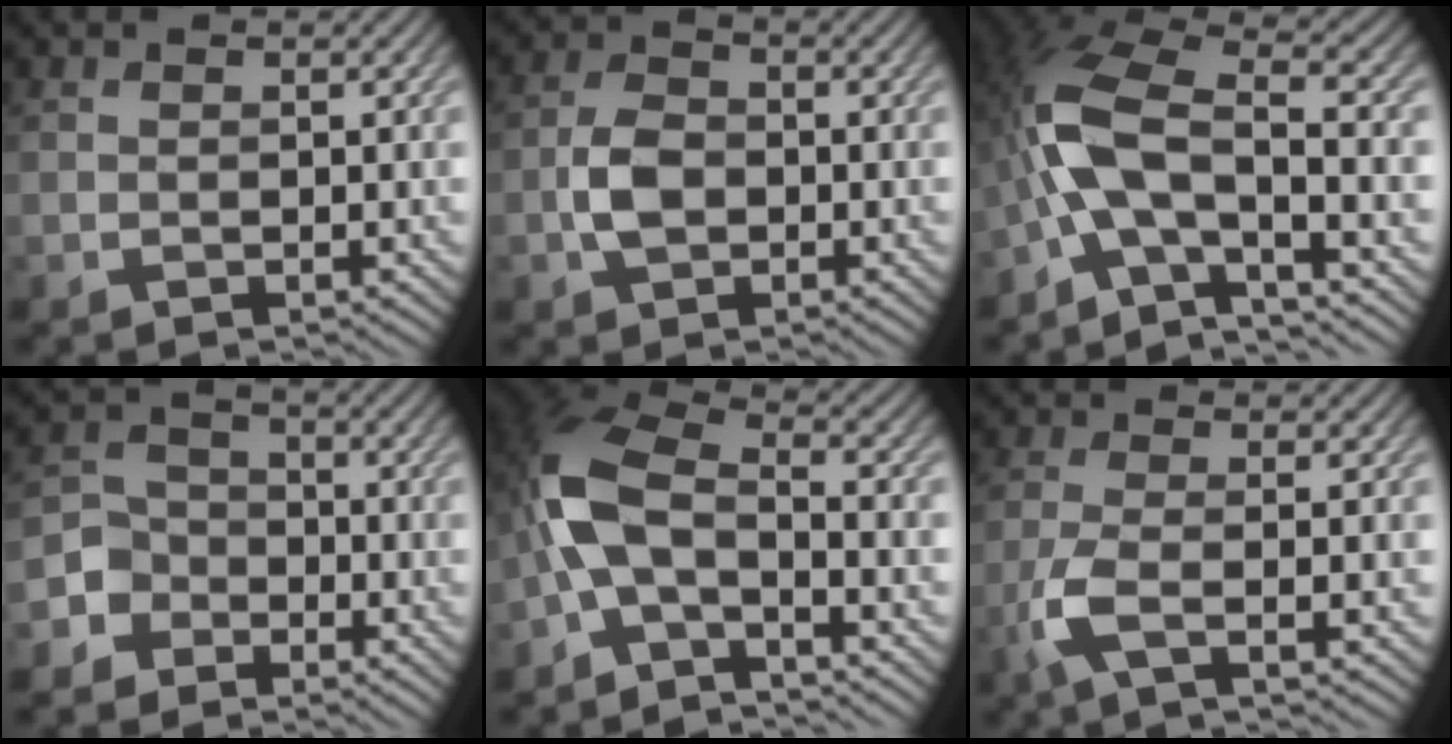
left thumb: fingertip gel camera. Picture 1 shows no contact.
{"total": 4.2, "force": [-1.0, 2.9, 2.9], "torque": [-0.069, 0.003, -0.028]}
{"total": 11.7, "force": [-3.1, 4.2, 10.4], "torque": [-0.214, 0.006, -0.074]}
{"total": 4.3, "force": [-2.4, 3.5, 0.7], "torque": [-0.016, 0.006, -0.066]}
{"total": 8.5, "force": [-2.7, 3.8, 7.1], "torque": [-0.154, 0.012, -0.080]}
{"total": 3.8, "force": [-1.6, 0.8, 3.4], "torque": [-0.087, -0.003, -0.046]}